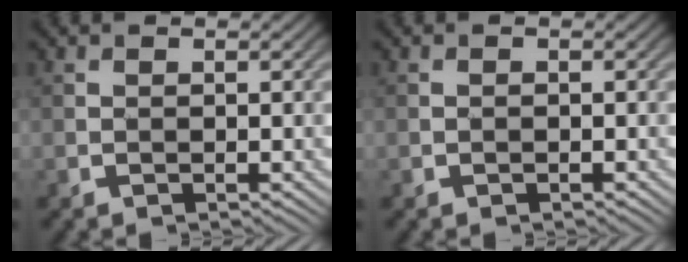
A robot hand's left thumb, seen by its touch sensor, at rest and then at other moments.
{"total": 0.0}